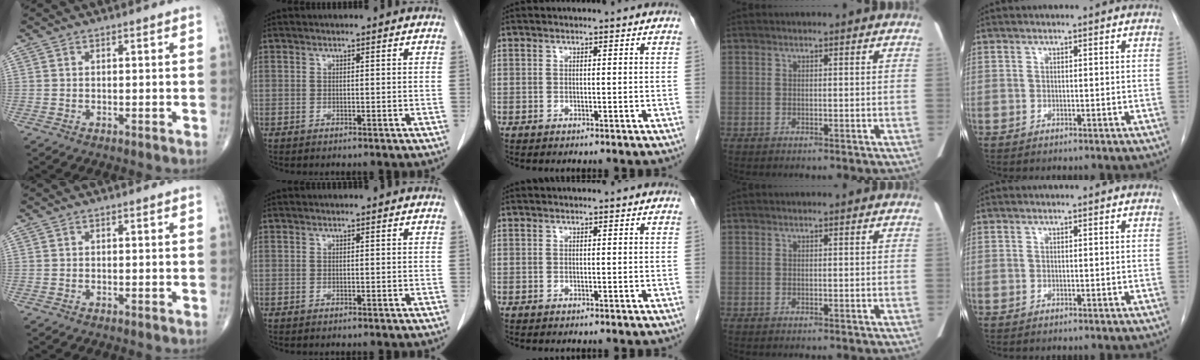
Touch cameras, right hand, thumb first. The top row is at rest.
{}